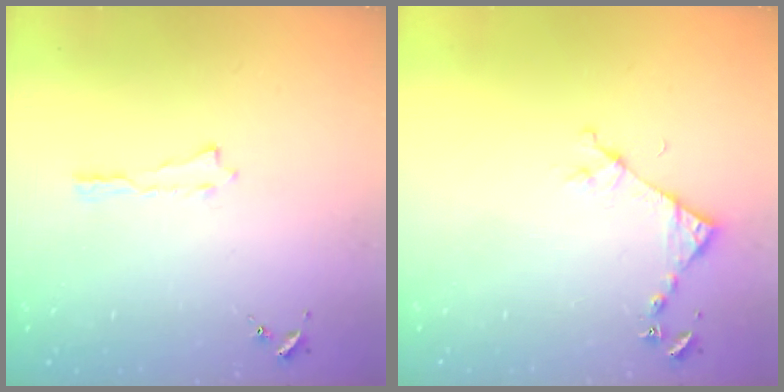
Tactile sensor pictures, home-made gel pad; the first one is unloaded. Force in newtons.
{"total": 4.5, "press": 4.5, "slide": 0.3}